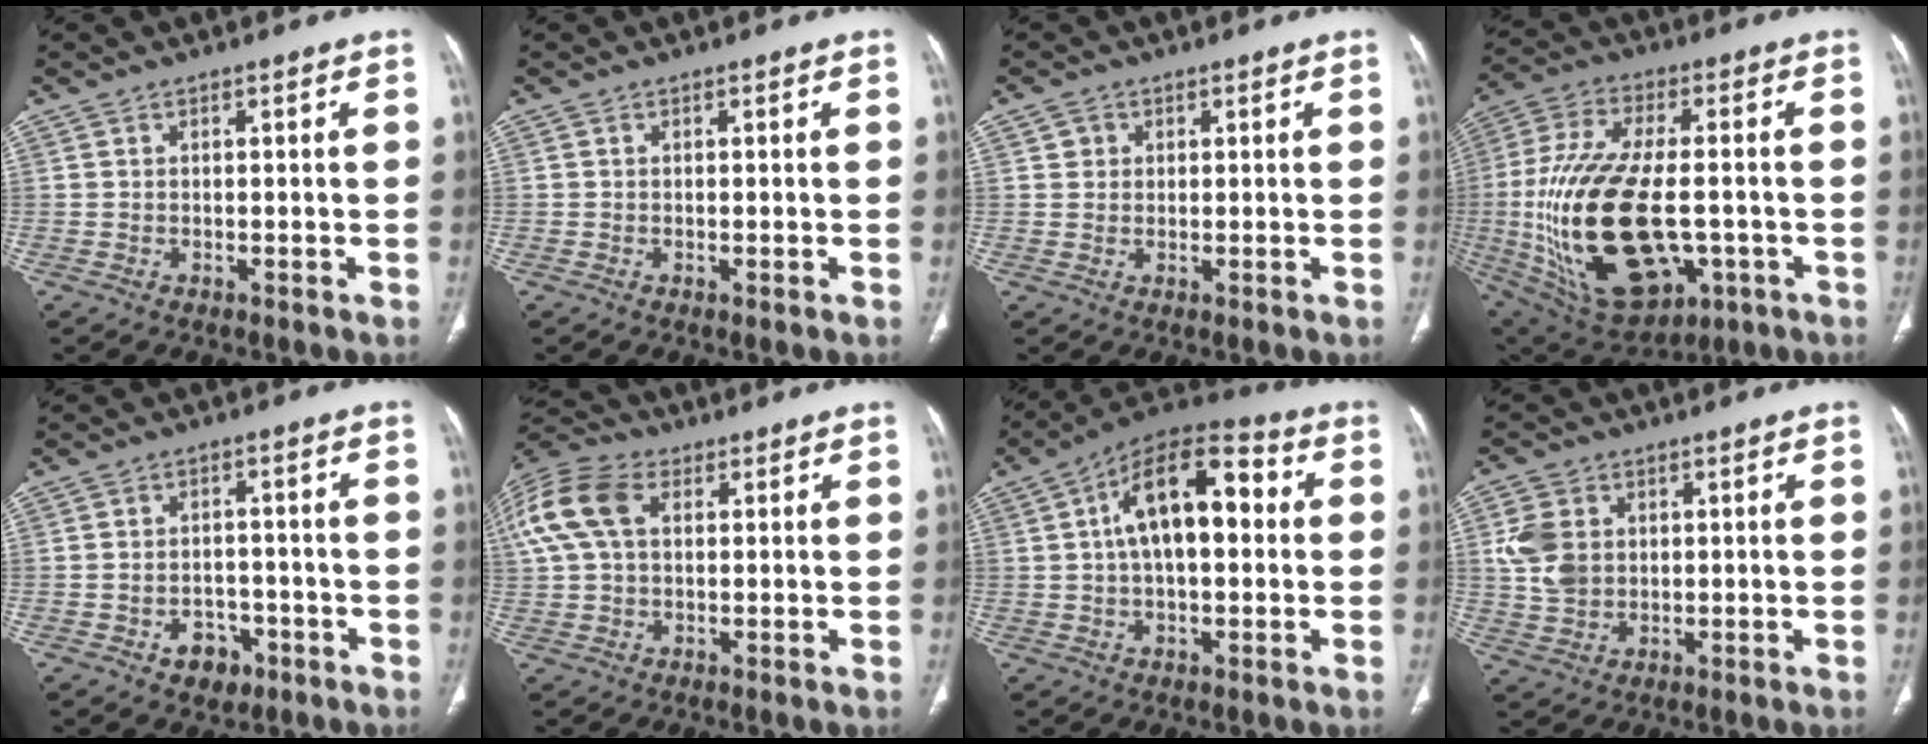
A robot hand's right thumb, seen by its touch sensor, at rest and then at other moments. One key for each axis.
{"total": 0.0}
{"total": 2.0, "fx": 0.8, "fy": 1.8, "fz": 0.4, "tx": 0.007, "ty": -0.001, "tz": 0.008}
{"total": 27.8, "fx": -4.2, "fy": 14.5, "fz": 23.4, "tx": -0.492, "ty": -0.010, "tz": -0.043}
{"total": 5.5, "fx": -2.6, "fy": 4.0, "fz": 2.6, "tx": -0.017, "ty": 0.023, "tz": -0.031}
{"total": 15.8, "fx": 4.7, "fy": 10.5, "fz": 10.9, "tx": -0.264, "ty": 0.038, "tz": 0.085}
{"total": 16.6, "fx": 2.6, "fy": 8.4, "fz": 14.0, "tx": -0.215, "ty": 0.036, "tz": 0.035}
{"total": 7.8, "fx": 1.3, "fy": 6.1, "fz": 4.6, "tx": -0.079, "ty": -0.004, "tz": 0.031}